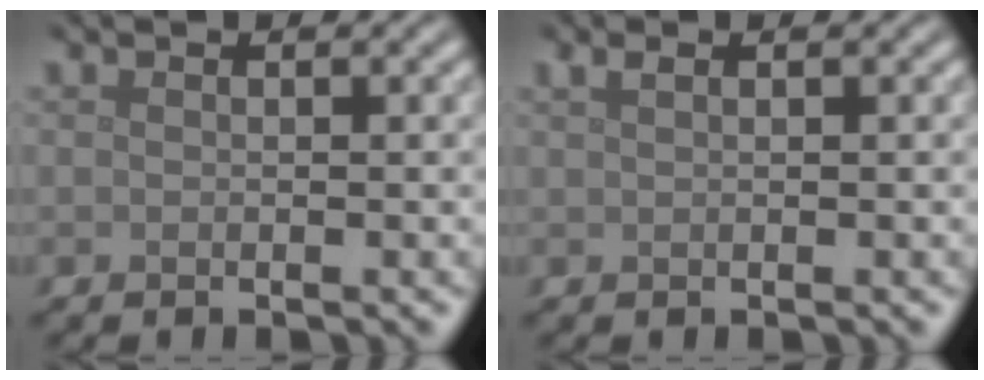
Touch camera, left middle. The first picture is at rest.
{"total": 0.9, "force": [0.6, 0.3, 0.6], "torque": [-0.013, 0.005, 0.011]}